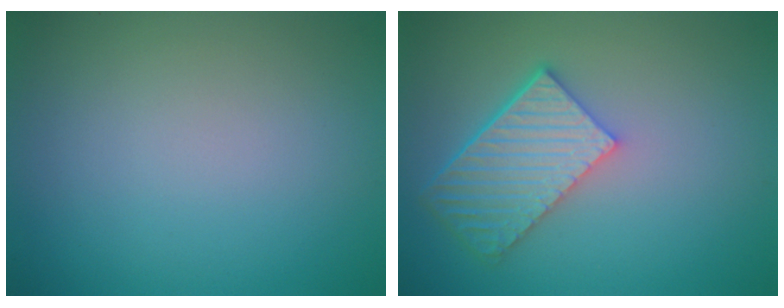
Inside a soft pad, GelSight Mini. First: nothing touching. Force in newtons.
{"total": 5.5, "press": 4.2, "slide": 3.7}